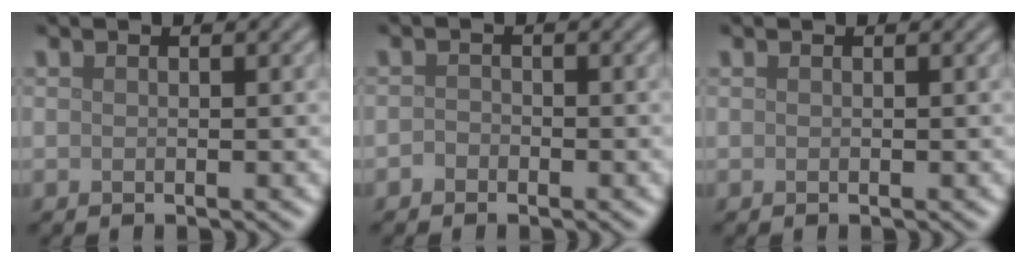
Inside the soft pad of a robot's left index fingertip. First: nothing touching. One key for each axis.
{"total": 0.9, "fx": -0.6, "fy": 0.6, "fz": 0.2, "tx": -0.002, "ty": 0.001, "tz": -0.013}
{"total": 0.0}